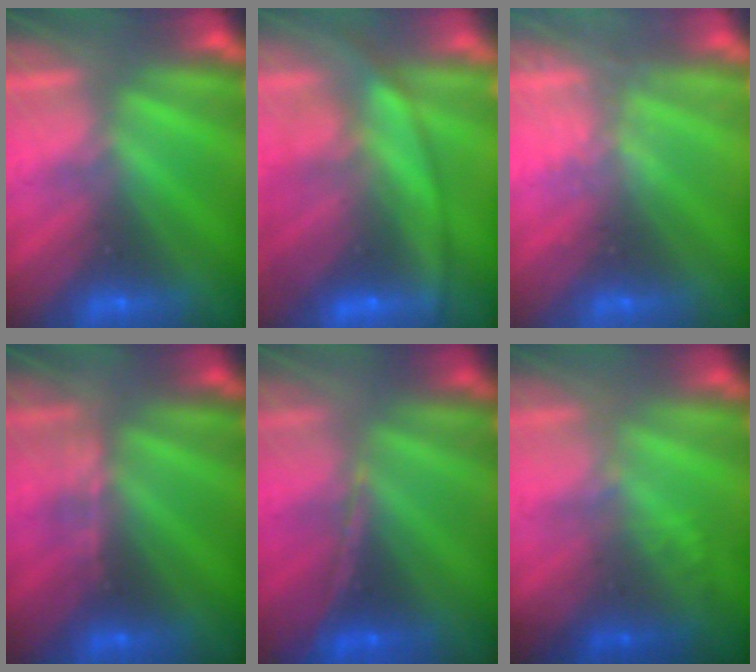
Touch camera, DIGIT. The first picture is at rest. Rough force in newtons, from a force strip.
{"total": 14.6}
{"total": 2.2}
{"total": 2.9}
{"total": 1.3}
{"total": 1.9}